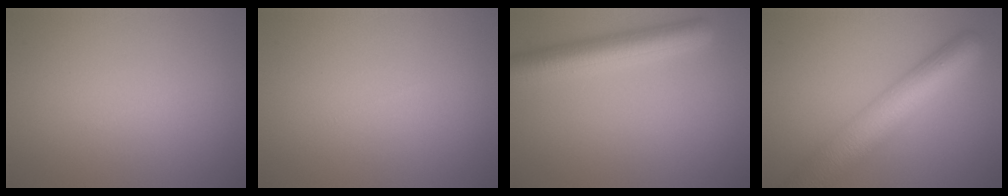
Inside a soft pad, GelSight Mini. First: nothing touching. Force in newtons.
{"total": 0.0}
{"total": 5.2, "press": 5.2, "slide": 0.2}
{"total": 8.8, "press": 8.8, "slide": 0.3}